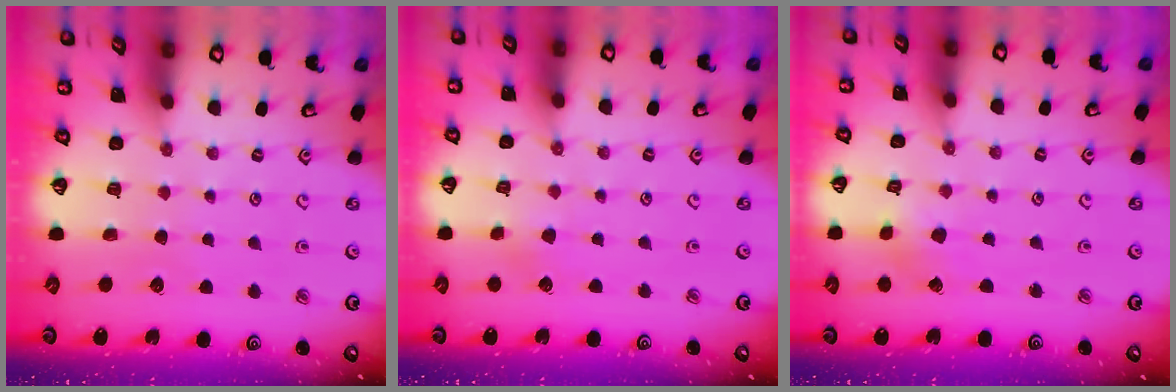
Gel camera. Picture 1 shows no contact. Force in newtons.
{"total": 2.9, "press": 2.9, "slide": 0.2}
{"total": 2.2, "press": 2.2, "slide": 0.3}